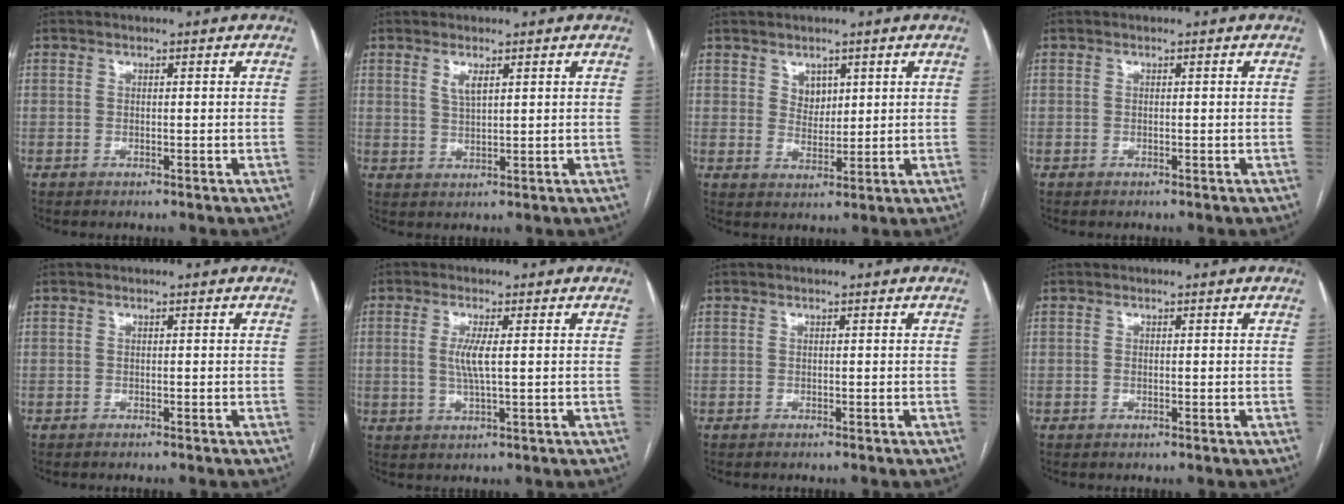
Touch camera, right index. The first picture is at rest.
{"total": 2.4, "force": [1.3, 0.6, 1.9], "torque": [-0.043, -0.003, 0.030]}
{"total": 3.1, "force": [1.6, 2.3, 1.4], "torque": [-0.022, 0.000, 0.034]}
{"total": 0.0}
{"total": 1.7, "force": [-1.6, 0.0, 0.7], "torque": [-0.008, -0.001, -0.021]}
{"total": 3.7, "force": [0.4, 0.2, 3.7], "torque": [-0.079, -0.005, 0.009]}
{"total": 1.2, "force": [-1.1, 0.0, 0.5], "torque": [-0.005, -0.001, -0.017]}
{"total": 0.0}